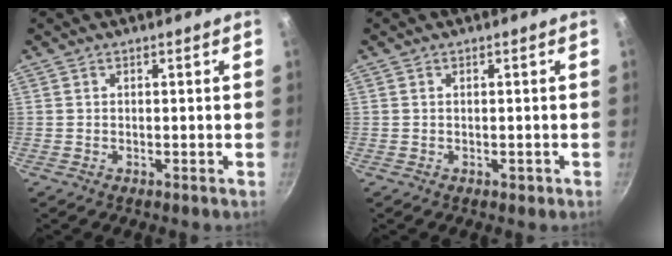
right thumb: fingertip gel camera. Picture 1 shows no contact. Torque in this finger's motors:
{"motor_torque": [-0.14, 0.19, -0.21, 0.04, 0.05]}